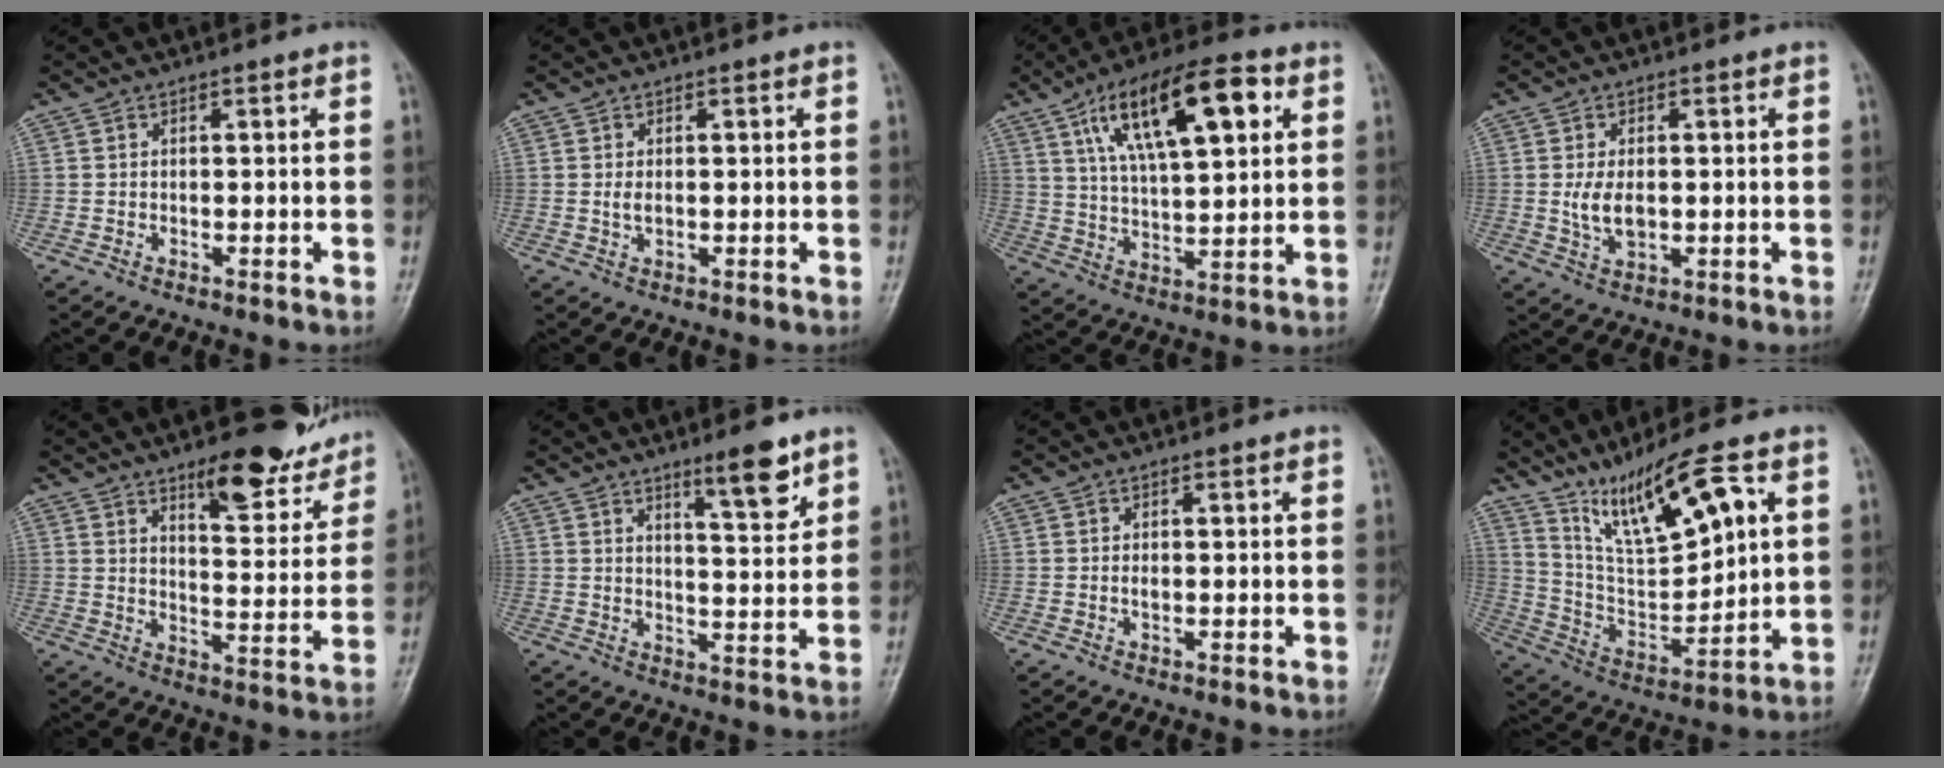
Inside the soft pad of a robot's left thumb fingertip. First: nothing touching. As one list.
[{"total": 1.7, "force": [0.1, 1.0, 1.4], "torque": [-0.028, -0.002, 0.002]}, {"total": 18.8, "force": [7.7, 7.1, 15.7], "torque": [-0.238, -0.006, 0.128]}, {"total": 5.0, "force": [0.0, 2.9, 4.1], "torque": [-0.079, -0.006, 0.005]}, {"total": 13.2, "force": [9.6, 4.6, 7.8], "torque": [-0.064, -0.064, 0.141]}, {"total": 7.3, "force": [5.1, 1.5, 5.0], "torque": [-0.064, -0.039, 0.077]}, {"total": 1.0, "force": [0.0, 0.6, 0.8], "torque": [-0.012, 0.000, 0.001]}, {"total": 16.6, "force": [8.3, 4.7, 13.6], "torque": [-0.226, -0.029, 0.169]}]